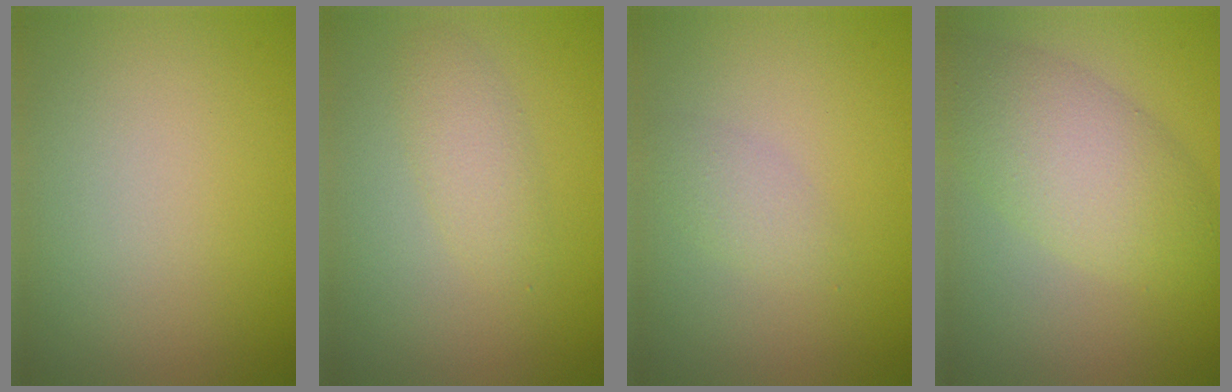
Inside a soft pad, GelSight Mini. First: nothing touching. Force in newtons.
{"total": 2.0, "press": 2.0, "slide": 0.1}
{"total": 1.4, "press": 1.4, "slide": 0.1}
{"total": 5.6, "press": 5.6, "slide": 0.2}